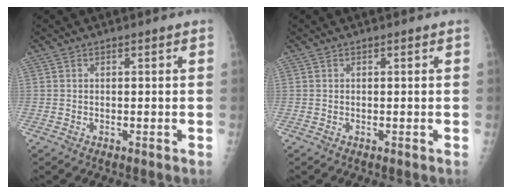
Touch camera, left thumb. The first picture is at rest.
{"total": 0.0}